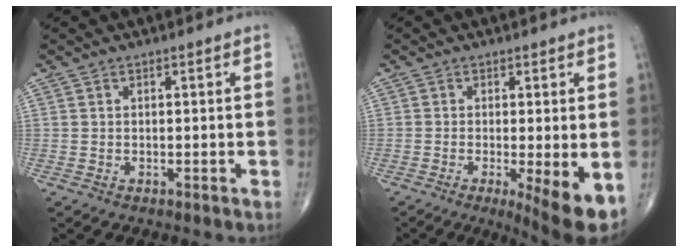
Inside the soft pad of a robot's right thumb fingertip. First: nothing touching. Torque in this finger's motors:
{"motor_torque": [-0.30, 0.38, 0.08, 0.01, 0.07]}